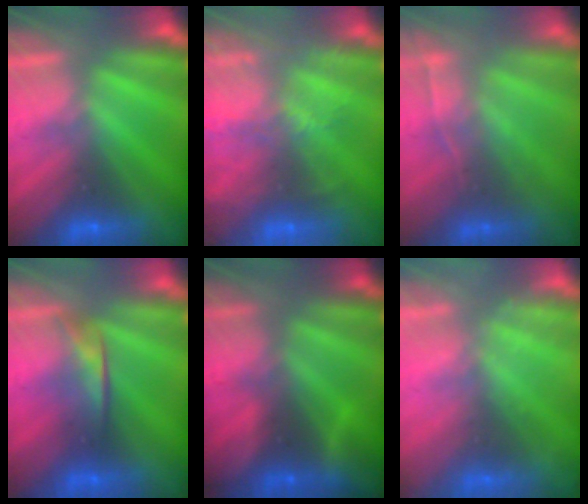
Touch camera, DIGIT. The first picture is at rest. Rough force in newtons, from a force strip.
{"total": 6.9}
{"total": 1.9}
{"total": 1.9}
{"total": 6.3}
{"total": 2.4}